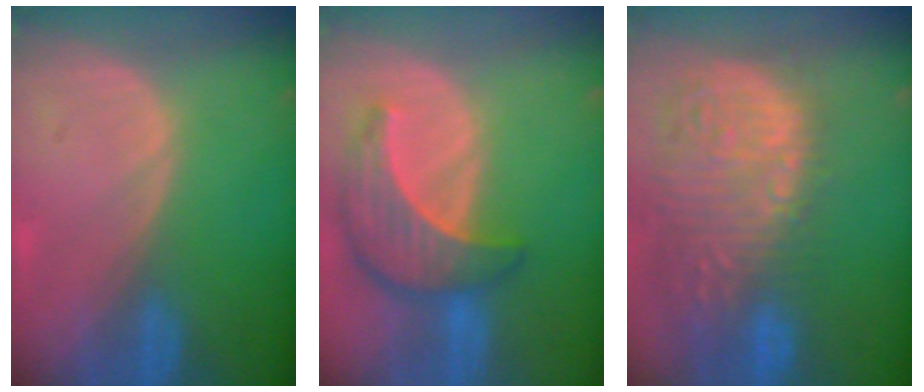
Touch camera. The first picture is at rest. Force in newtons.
{"total": 8.7, "press": 7.8, "slide": 3.7}
{"total": 15.4, "press": 12.6, "slide": 8.8}